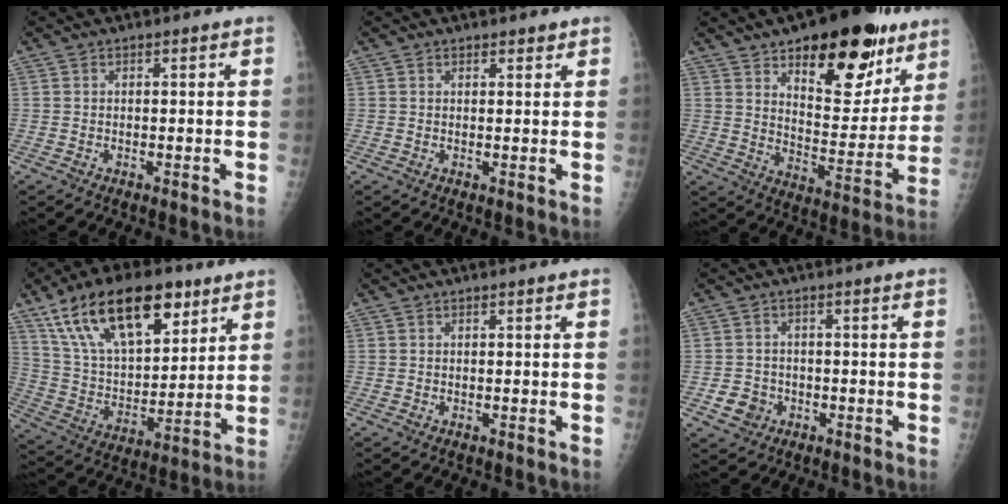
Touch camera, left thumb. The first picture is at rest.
{"total": 1.3, "force": [1.0, 0.6, 0.5], "torque": [0.003, -0.006, 0.011]}
{"total": 22.9, "force": [13.4, 10.3, 15.4], "torque": [-0.158, -0.061, 0.202]}
{"total": 23.4, "force": [13.3, 11.2, 15.6], "torque": [-0.240, -0.030, 0.242]}
{"total": 0.0}
{"total": 4.2, "force": [-1.5, 3.7, 1.2], "torque": [-0.004, 0.010, -0.022]}